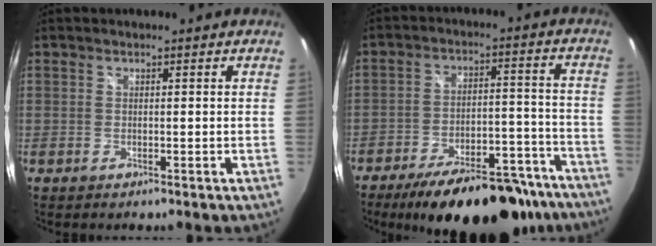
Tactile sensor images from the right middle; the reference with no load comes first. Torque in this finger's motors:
{"motor_torque": [1.10, -1.04, 0.79, 0.13]}